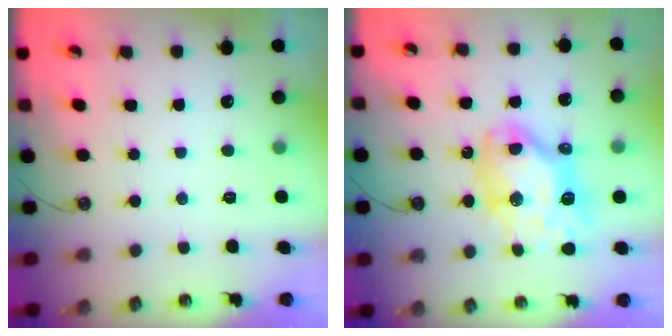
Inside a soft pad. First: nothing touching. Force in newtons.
{"total": 15.2, "press": 15.1, "slide": 1.4}